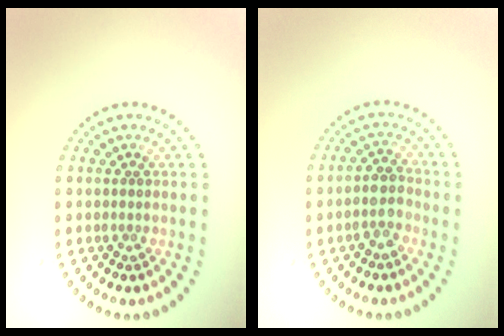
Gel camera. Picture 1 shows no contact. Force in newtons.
{"total": 2.2, "press": 2.1, "slide": 0.8}